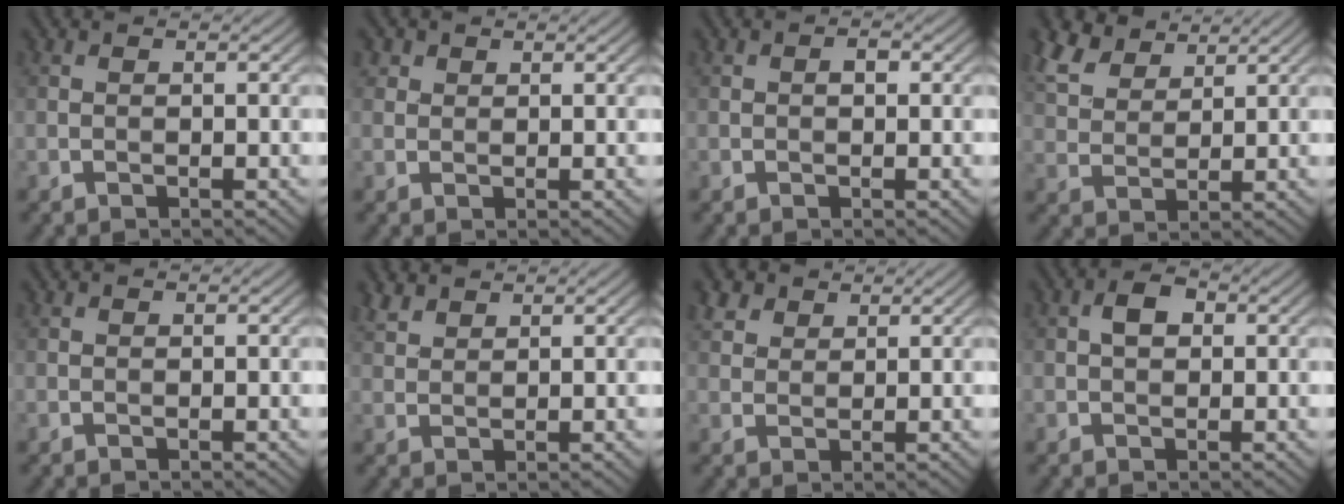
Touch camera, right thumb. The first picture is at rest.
{"total": 1.8, "force": [1.1, 1.3, 0.5], "torque": [-0.013, -0.002, 0.022]}
{"total": 1.0, "force": [0.0, 0.6, 0.8], "torque": [-0.011, 0.002, -0.002]}
{"total": 6.6, "force": [4.9, 3.1, 3.2], "torque": [-0.085, 0.015, 0.106]}
{"total": 0.0}
{"total": 2.4, "force": [2.0, 0.9, 0.9], "torque": [-0.025, 0.007, 0.049]}
{"total": 3.1, "force": [2.1, 2.0, 1.2], "torque": [-0.035, 0.009, 0.046]}
{"total": 2.5, "force": [0.4, 1.7, 1.9], "torque": [-0.036, 0.007, 0.003]}